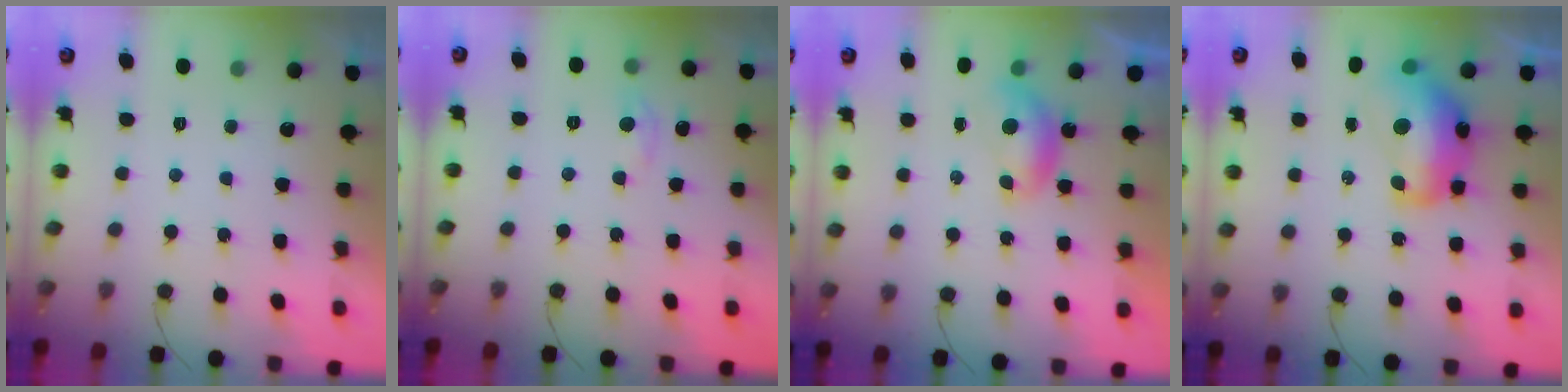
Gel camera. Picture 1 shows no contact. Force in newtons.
{"total": 3.5, "press": 3.5, "slide": 0.5}
{"total": 6.2, "press": 6.2, "slide": 0.7}
{"total": 15.3, "press": 15.2, "slide": 1.5}